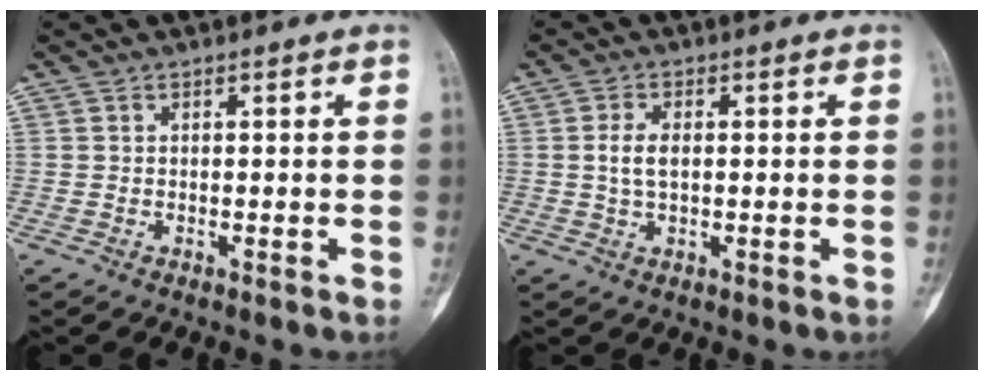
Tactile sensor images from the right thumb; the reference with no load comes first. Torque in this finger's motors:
{"motor_torque": [0.09, 0.10, 0.25, -0.24, 0.10]}